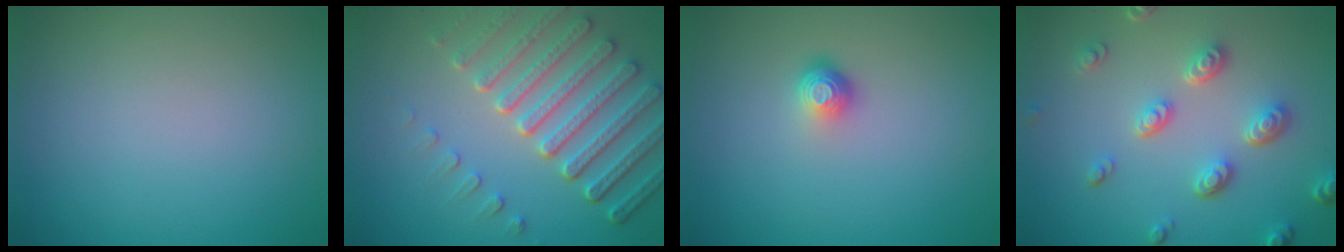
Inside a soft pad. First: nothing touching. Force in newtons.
{"total": 6.8, "press": 5.3, "slide": 4.2}
{"total": 1.8, "press": 1.2, "slide": 1.3}
{"total": 4.2, "press": 3.4, "slide": 2.5}